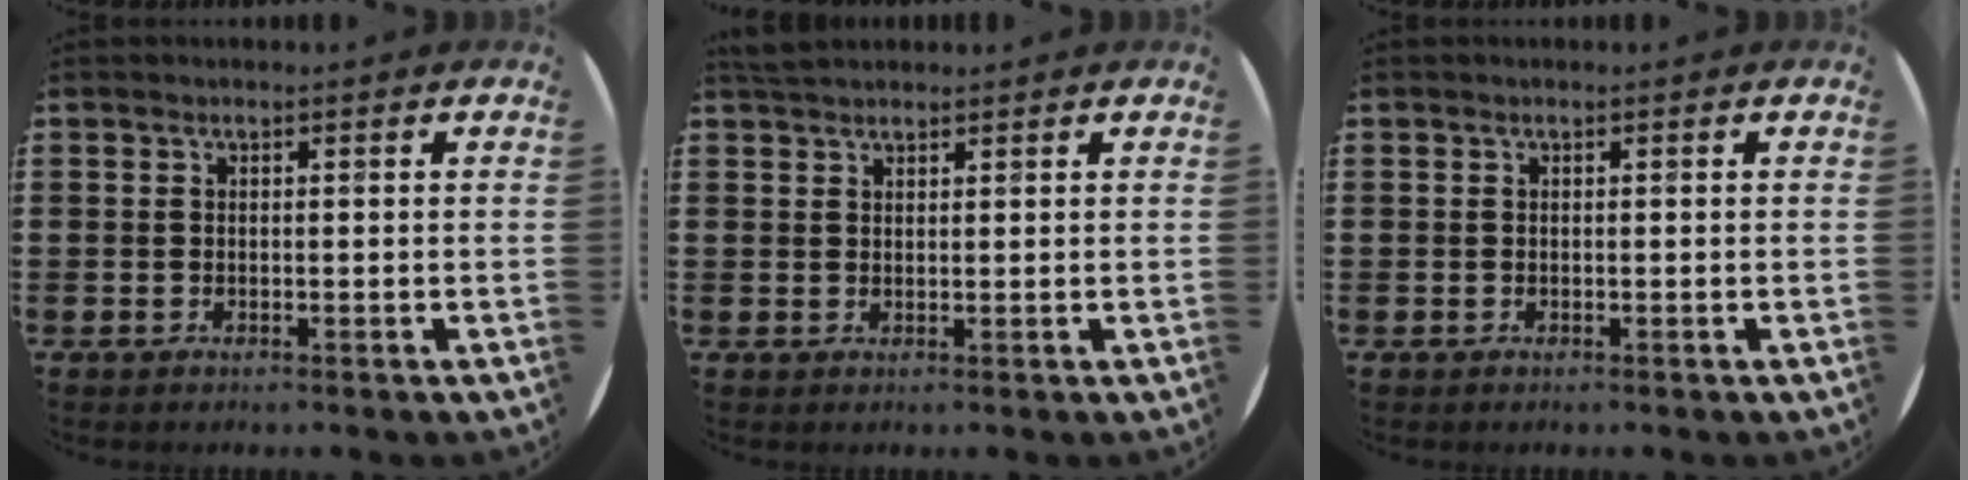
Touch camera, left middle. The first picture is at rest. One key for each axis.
{"total": 2.0, "fx": 1.9, "fy": 0.6, "fz": 0.4, "tx": -0.012, "ty": 0.005, "tz": 0.037}
{"total": 0.0}